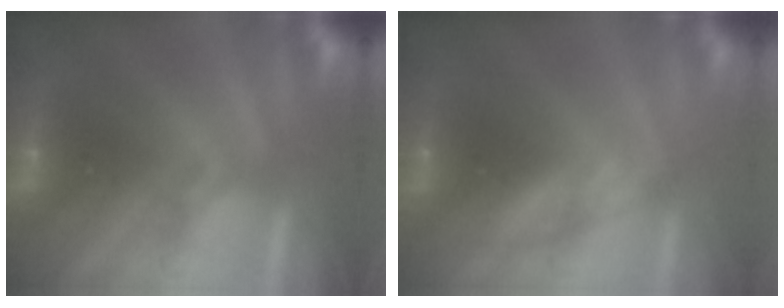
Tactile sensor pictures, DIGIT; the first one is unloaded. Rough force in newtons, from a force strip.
{"total": 2.8}